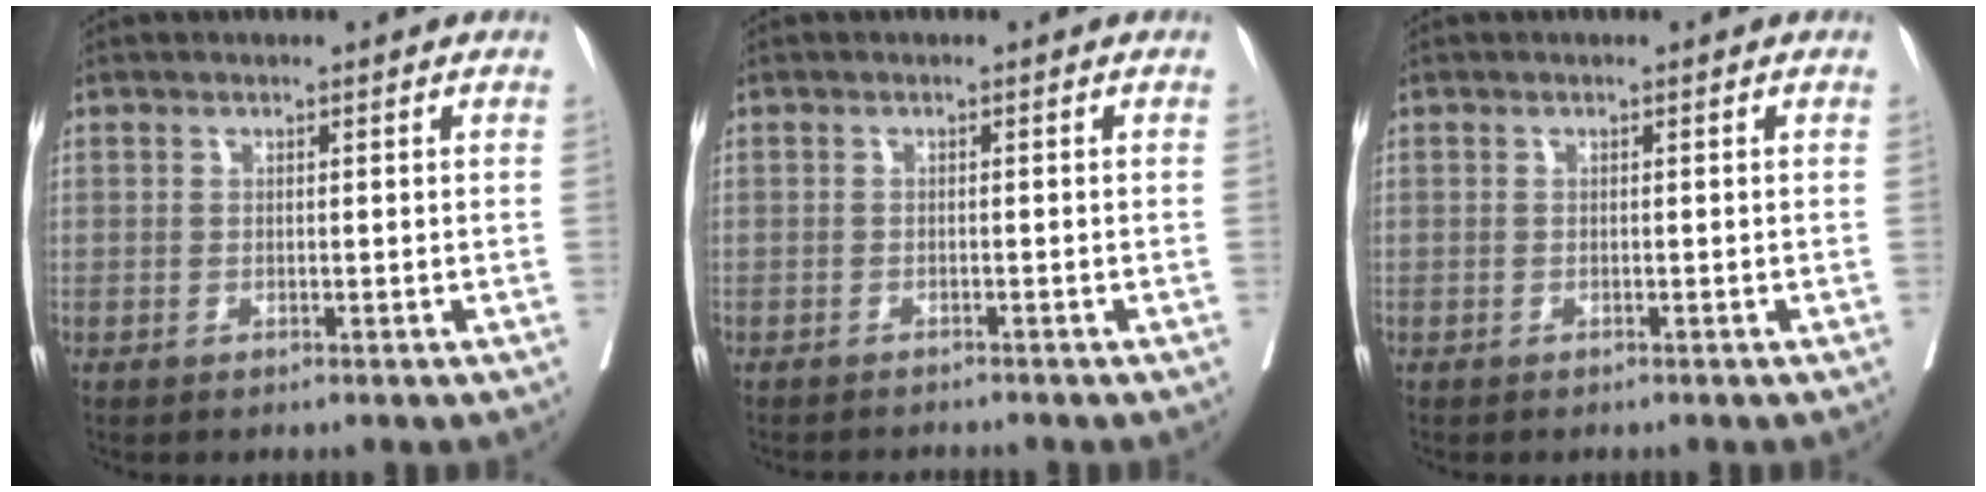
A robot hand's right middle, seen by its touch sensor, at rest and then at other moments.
{"total": 2.9, "force": [-2.8, 0.0, 0.6], "torque": [-0.009, -0.007, -0.040]}
{"total": 0.6, "force": [-0.6, 0.1, 0.2], "torque": [-0.003, -0.001, -0.012]}